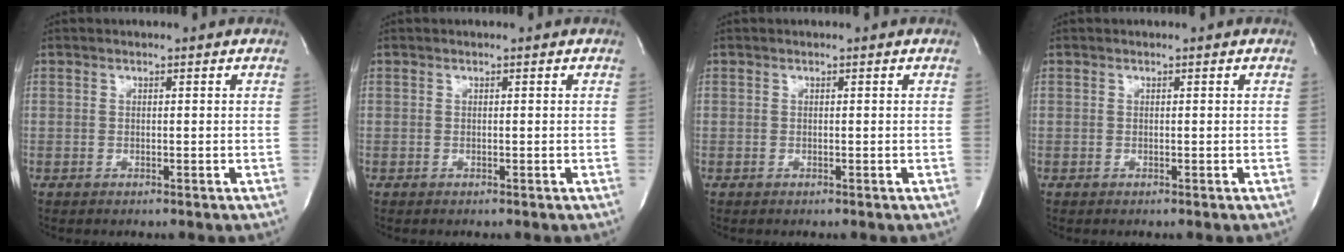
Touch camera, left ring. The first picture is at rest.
{"total": 0.0}
{"total": 0.0}
{"total": 0.0}